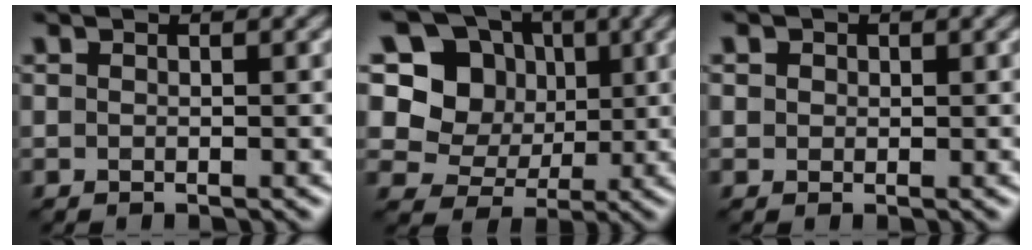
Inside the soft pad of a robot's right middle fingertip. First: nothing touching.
{"total": 7.5, "force": [1.9, 6.6, 3.2], "torque": [-0.066, 0.011, 0.012]}
{"total": 1.2, "force": [0.5, 1.1, 0.3], "torque": [-0.007, -0.001, 0.007]}